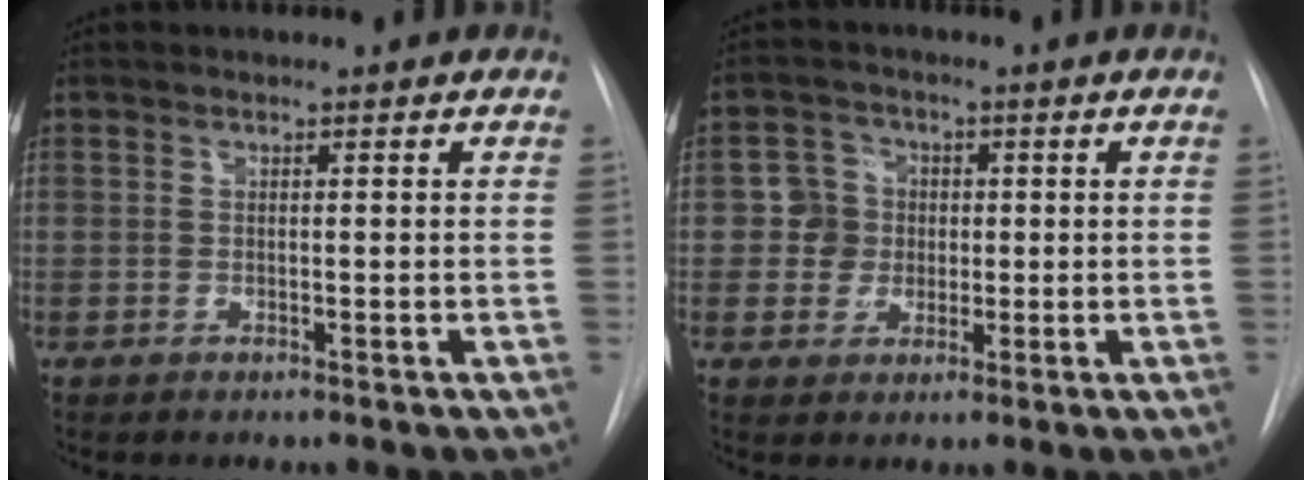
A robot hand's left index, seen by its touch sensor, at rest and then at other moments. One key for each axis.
{"total": 5.0, "fx": 0.0, "fy": 5.0, "fz": 0.8, "tx": -0.013, "ty": 0.019, "tz": 0.003}